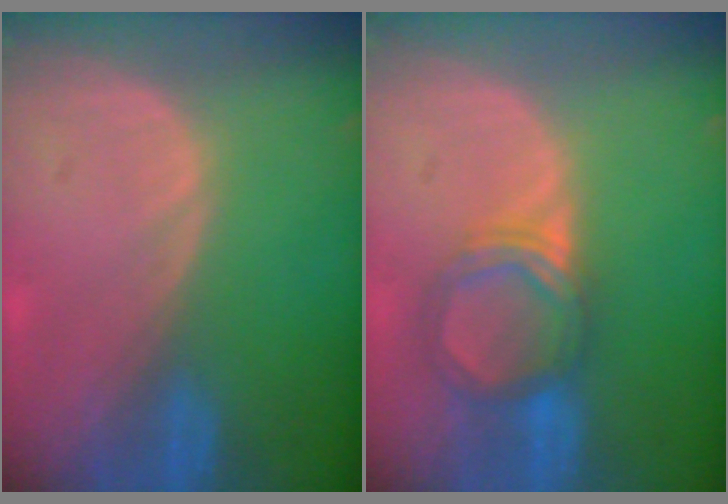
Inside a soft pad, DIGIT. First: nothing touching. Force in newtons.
{"total": 5.5, "press": 5.3, "slide": 1.8}